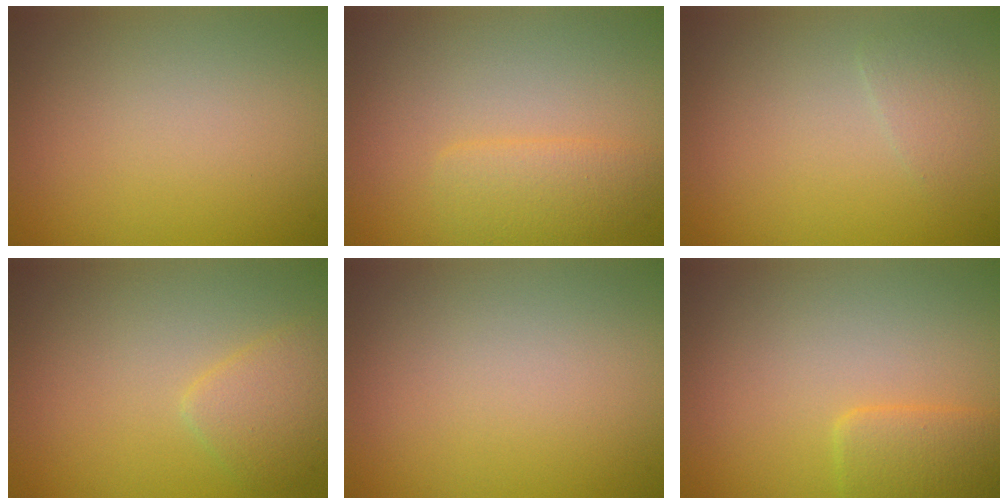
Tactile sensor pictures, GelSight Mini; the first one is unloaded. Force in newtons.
{"total": 2.3, "press": 2.3, "slide": 0.1}
{"total": 1.2, "press": 1.2, "slide": 0.1}
{"total": 2.3, "press": 2.3, "slide": 0.1}
{"total": 0.0}
{"total": 2.6, "press": 2.5, "slide": 0.3}